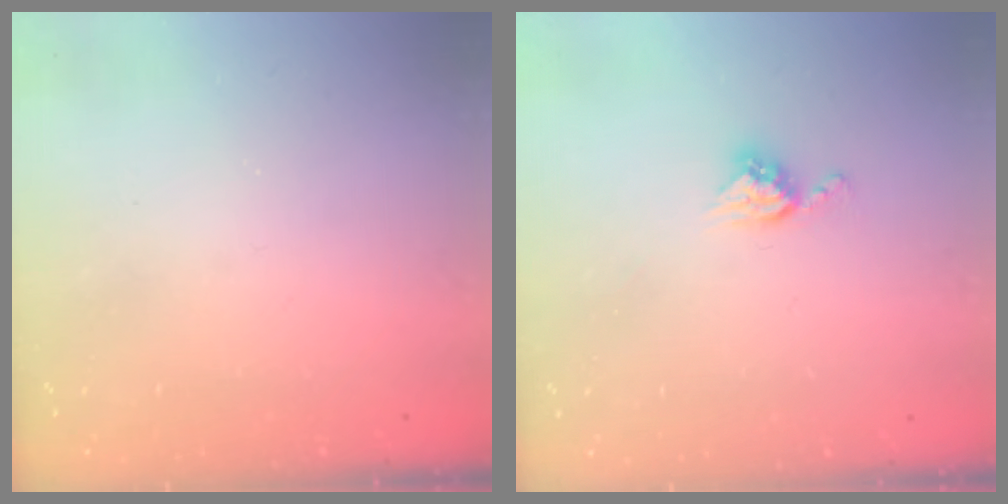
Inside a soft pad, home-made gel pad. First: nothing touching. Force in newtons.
{"total": 6.3, "press": 6.3, "slide": 0.4}